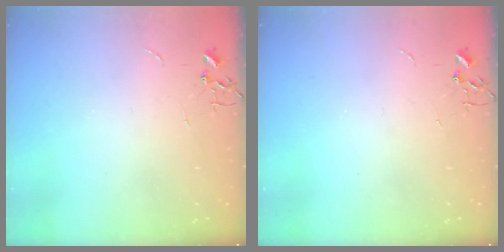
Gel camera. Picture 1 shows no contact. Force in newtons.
{"total": 0.0}